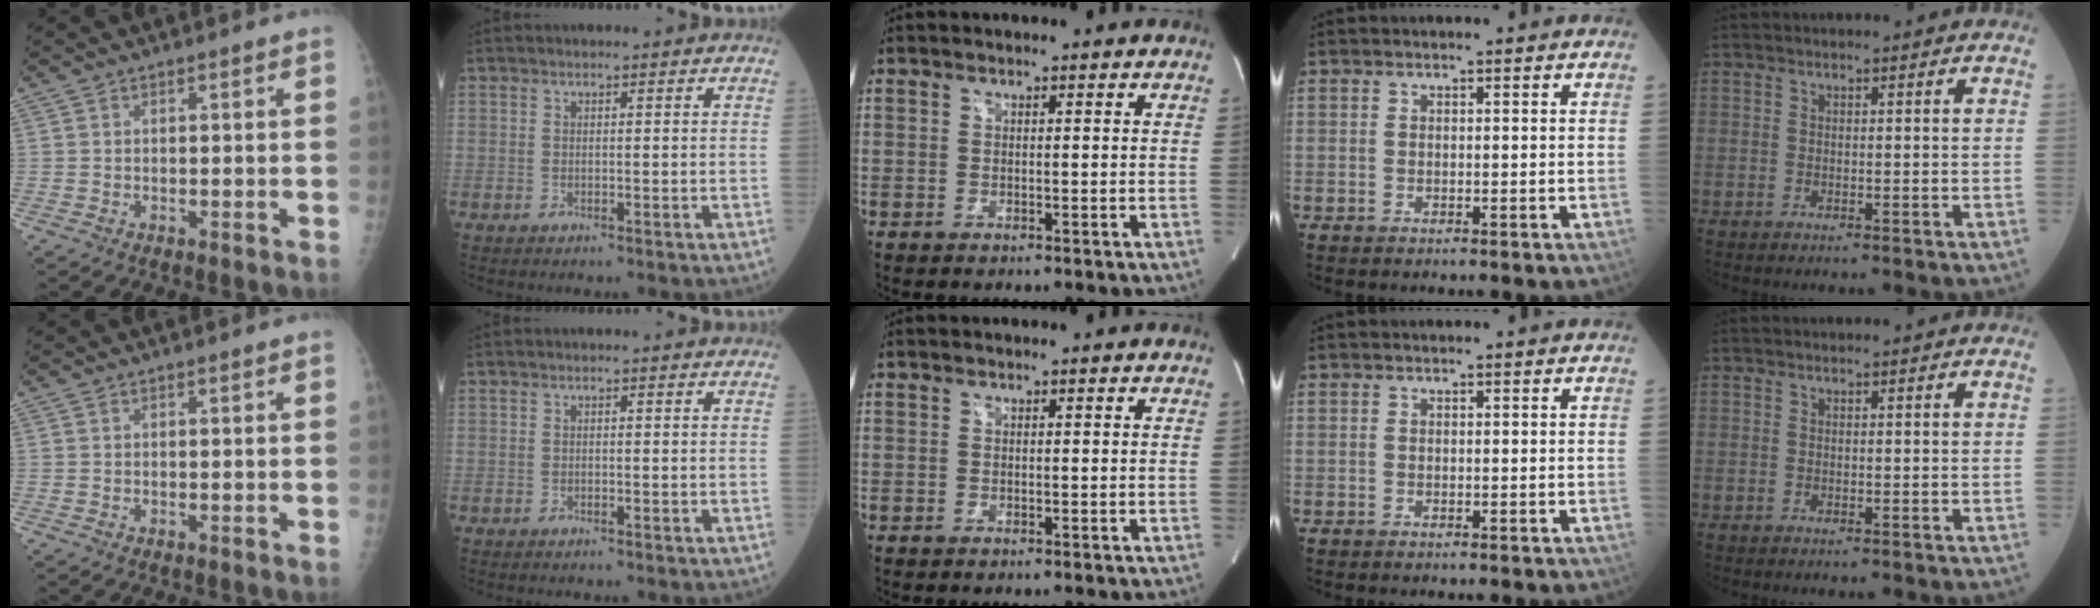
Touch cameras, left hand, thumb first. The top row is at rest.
{}